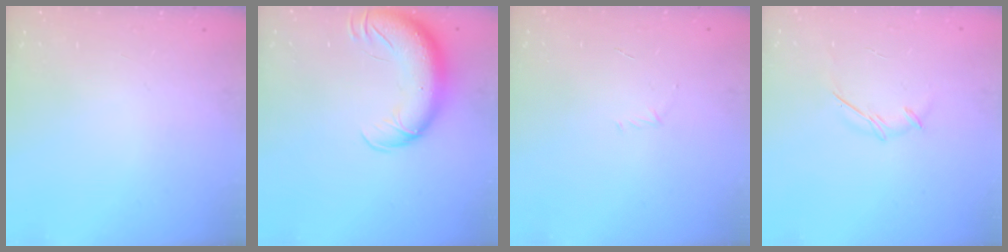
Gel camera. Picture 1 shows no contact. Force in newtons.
{"total": 18.5, "press": 17.9, "slide": 4.4}
{"total": 2.7, "press": 2.6, "slide": 0.7}
{"total": 4.1, "press": 4.0, "slide": 0.9}